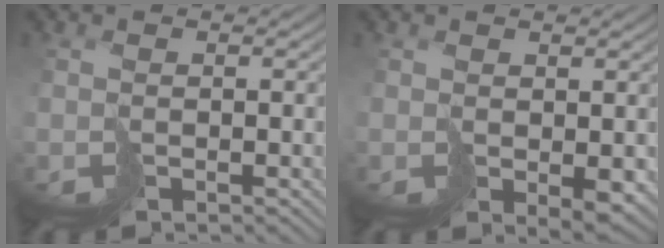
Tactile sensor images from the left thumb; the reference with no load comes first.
{"total": 2.5, "force": [-0.1, 1.6, 1.9], "torque": [-0.036, -0.013, 0.008]}